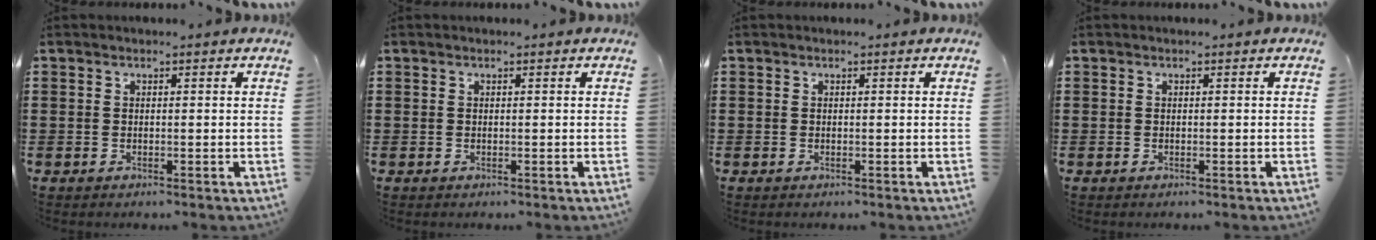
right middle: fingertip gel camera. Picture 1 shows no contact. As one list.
[{"total": 0.0}, {"total": 0.0}, {"total": 0.0}]